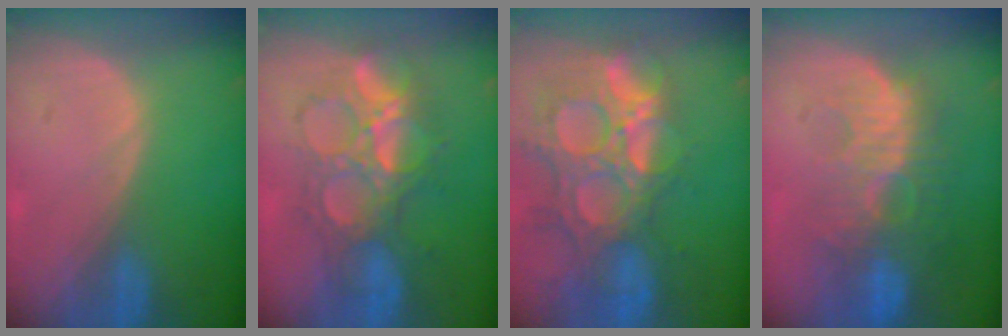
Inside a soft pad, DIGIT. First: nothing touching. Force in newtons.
{"total": 9.1, "press": 9.0, "slide": 1.1}
{"total": 14.8, "press": 12.3, "slide": 8.2}
{"total": 10.9, "press": 9.4, "slide": 5.4}